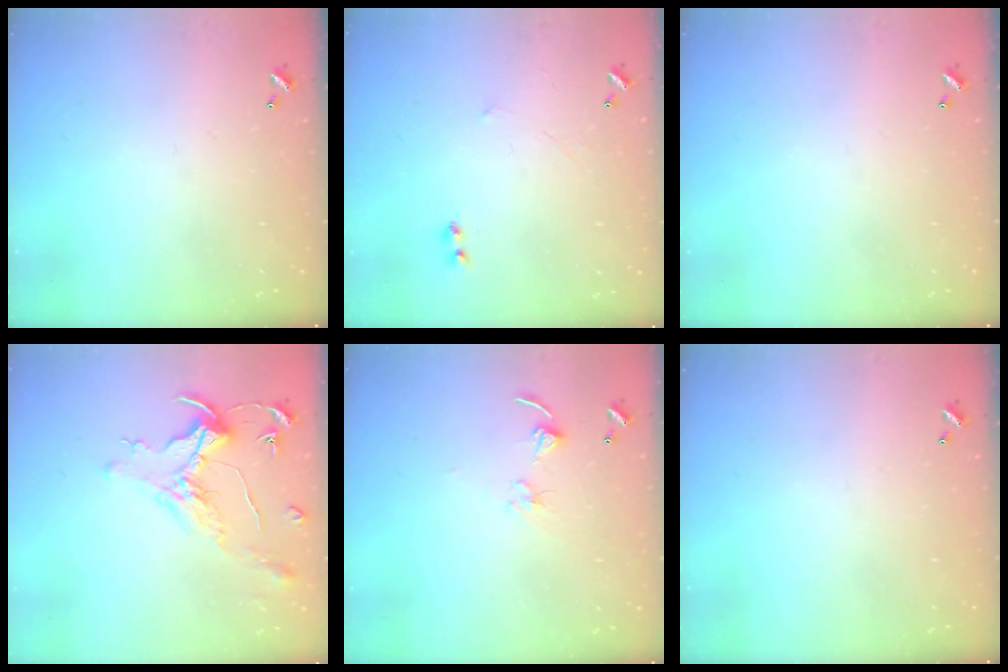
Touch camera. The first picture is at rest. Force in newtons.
{"total": 2.3, "press": 2.3, "slide": 0.3}
{"total": 0.0}
{"total": 1.6, "press": 1.4, "slide": 0.7}
{"total": 2.7, "press": 2.7, "slide": 0.2}
{"total": 0.0}